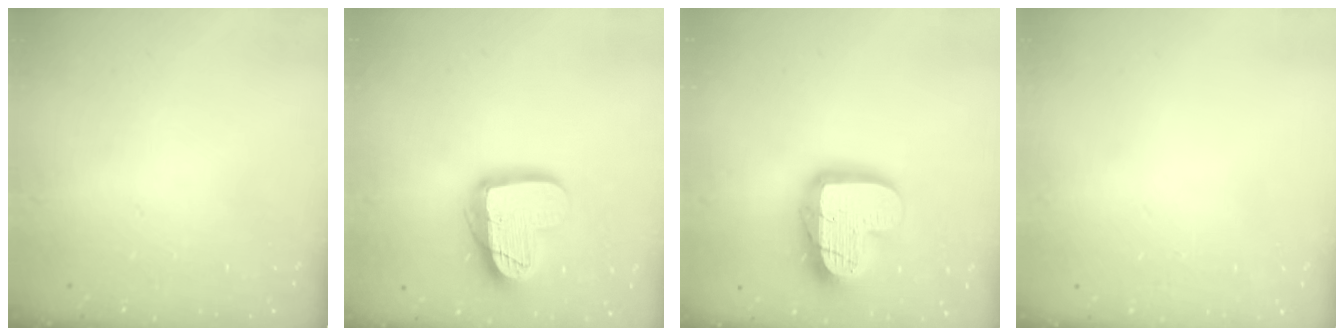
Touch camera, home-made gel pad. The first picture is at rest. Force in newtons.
{"total": 15.5, "press": 15.4, "slide": 1.1}
{"total": 16.9, "press": 16.9, "slide": 1.4}
{"total": 0.0}